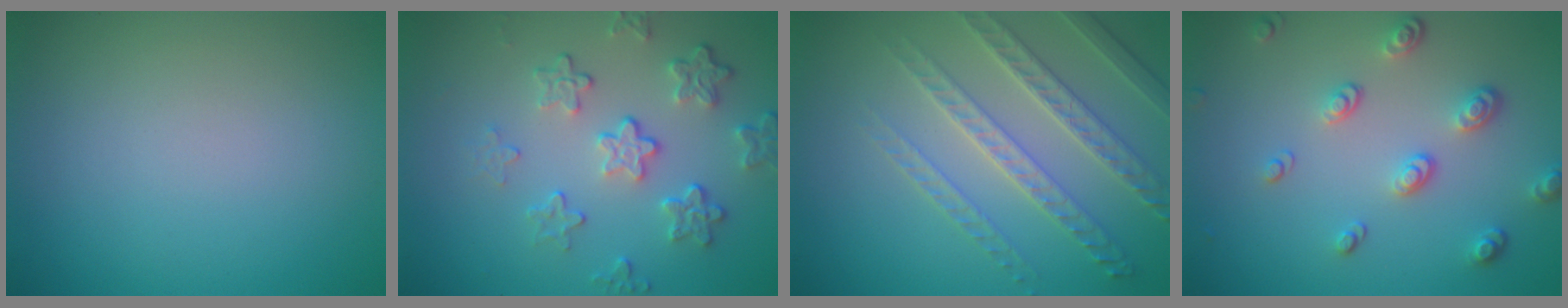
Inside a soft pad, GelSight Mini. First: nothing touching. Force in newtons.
{"total": 4.5, "press": 3.3, "slide": 3.0}
{"total": 4.1, "press": 4.0, "slide": 0.9}
{"total": 3.3, "press": 2.6, "slide": 2.1}